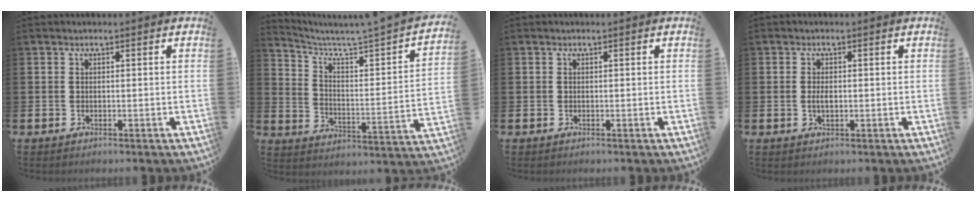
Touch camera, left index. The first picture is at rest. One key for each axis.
{"total": 4.7, "fx": 3.9, "fy": -0.1, "fz": 2.7, "tx": -0.070, "ty": -0.045, "tz": 0.050}
{"total": 0.0}
{"total": 1.7, "fx": -0.1, "fy": 0.8, "fz": 1.5, "tx": -0.025, "ty": 0.001, "tz": -0.004}